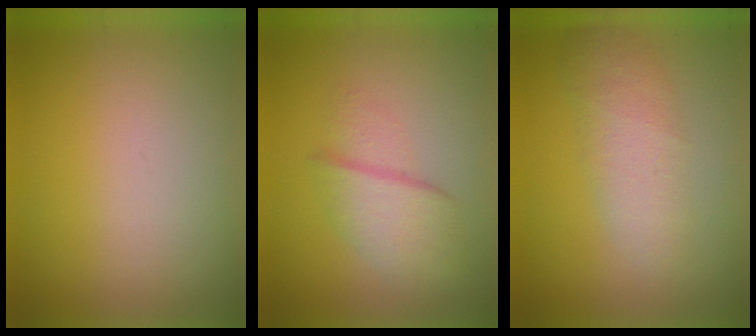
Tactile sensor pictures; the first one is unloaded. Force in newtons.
{"total": 2.7}
{"total": 2.3}